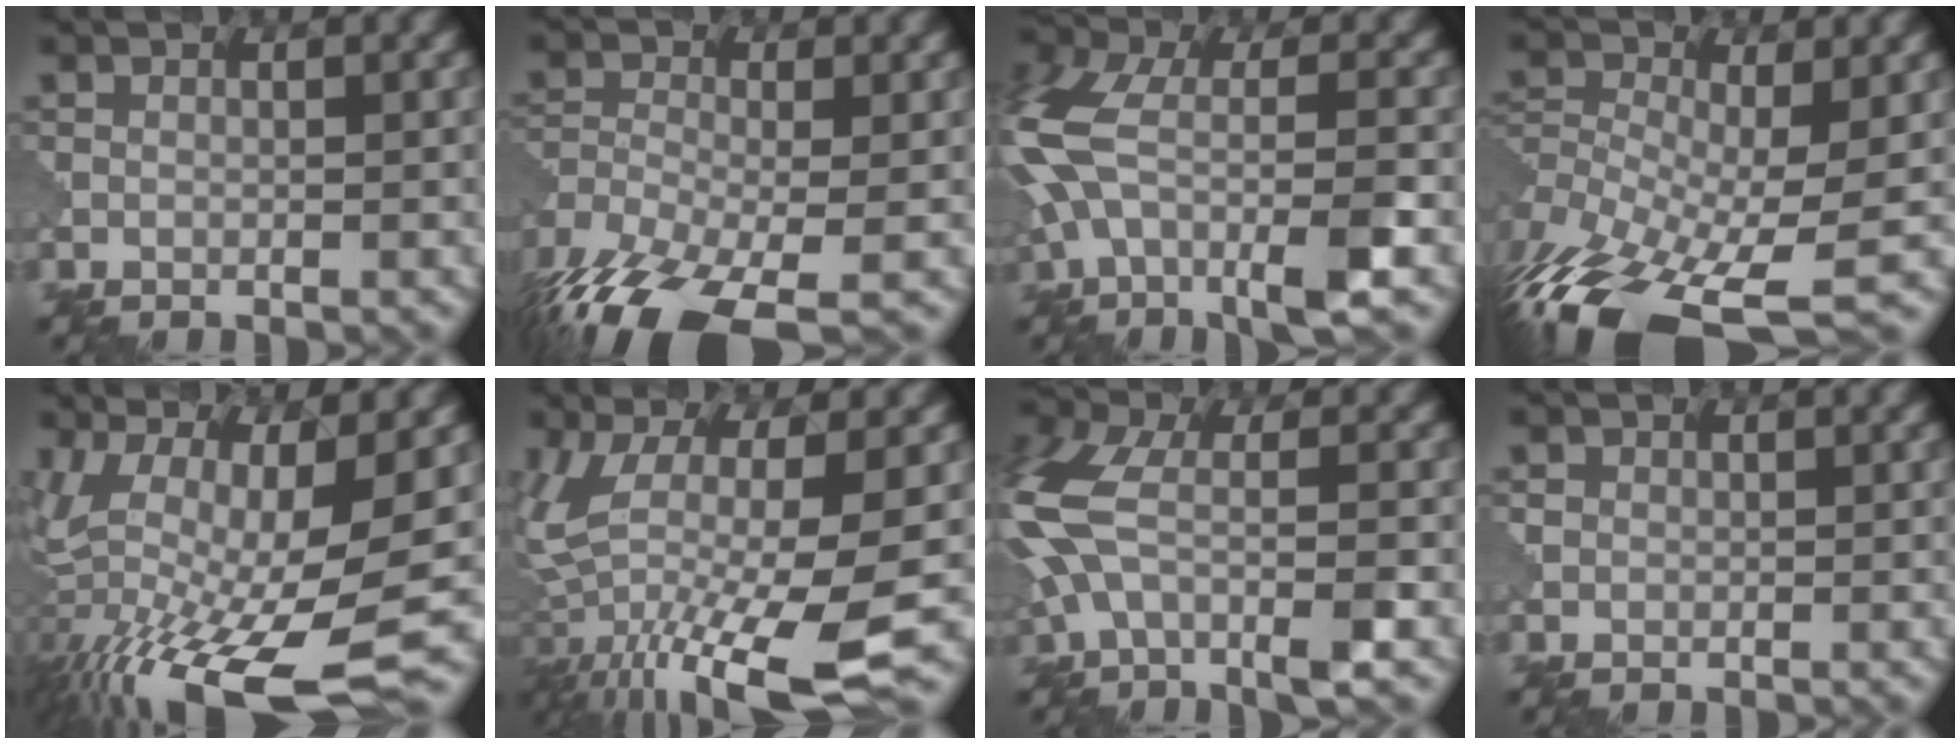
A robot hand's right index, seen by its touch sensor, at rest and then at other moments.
{"total": 11.4, "force": [-7.9, 4.0, 7.2], "torque": [-0.157, -0.024, -0.139]}
{"total": 9.7, "force": [-2.4, 4.0, 8.5], "torque": [-0.184, 0.007, -0.048]}
{"total": 14.1, "force": [-7.4, 6.0, 10.4], "torque": [-0.230, -0.006, -0.108]}
{"total": 15.5, "force": [-4.6, 5.5, 13.7], "torque": [-0.283, -0.011, -0.069]}
{"total": 13.3, "force": [-4.3, 3.9, 12.0], "torque": [-0.266, -0.025, -0.056]}
{"total": 8.0, "force": [-1.4, 3.5, 7.1], "torque": [-0.173, 0.009, -0.038]}
{"total": 1.1, "force": [0.5, 1.0, 0.2], "torque": [0.003, 0.005, -0.006]}